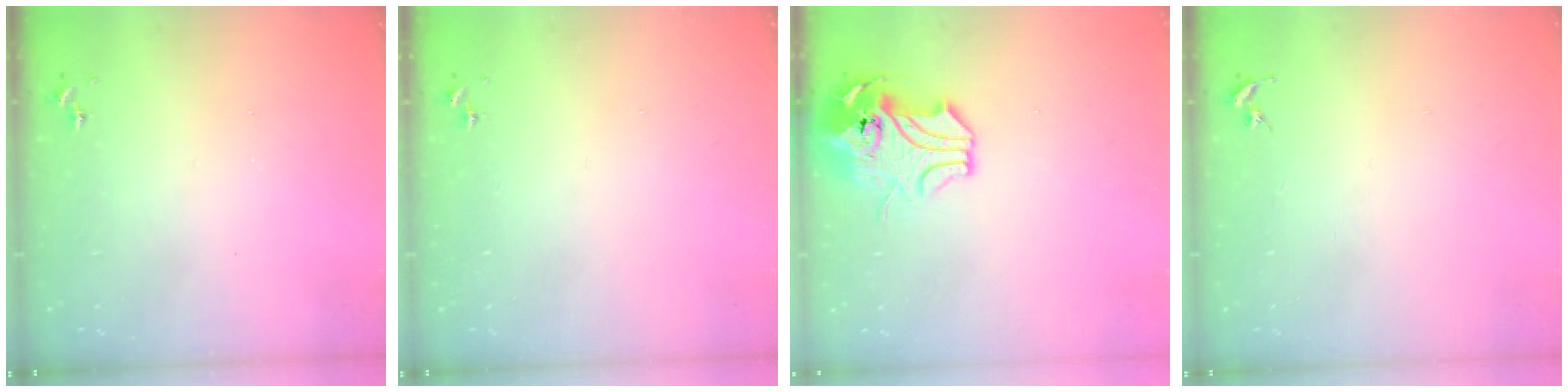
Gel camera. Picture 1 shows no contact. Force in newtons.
{"total": 0.0}
{"total": 12.0, "press": 11.8, "slide": 2.2}
{"total": 0.0}